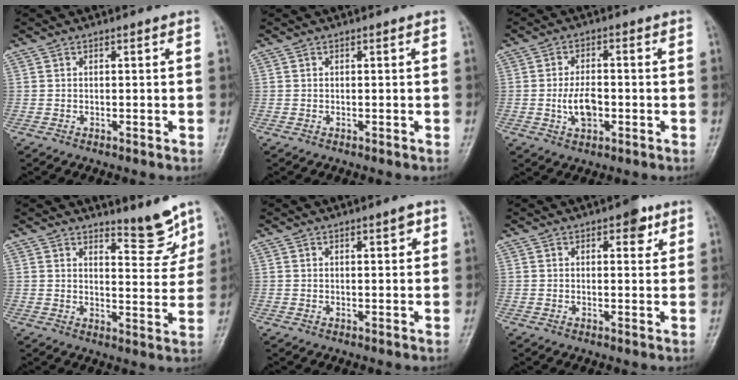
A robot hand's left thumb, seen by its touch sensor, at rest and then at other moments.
{"total": 0.0}
{"total": 5.7, "force": [-1.2, 3.3, 4.5], "torque": [-0.076, 0.006, -0.022]}
{"total": 6.4, "force": [5.7, 1.3, 2.7], "torque": [-0.019, -0.056, 0.088]}
{"total": 2.5, "force": [1.2, 0.8, 2.0], "torque": [-0.022, -0.003, 0.015]}
{"total": 4.1, "force": [2.2, 2.1, 2.8], "torque": [-0.017, -0.006, 0.023]}